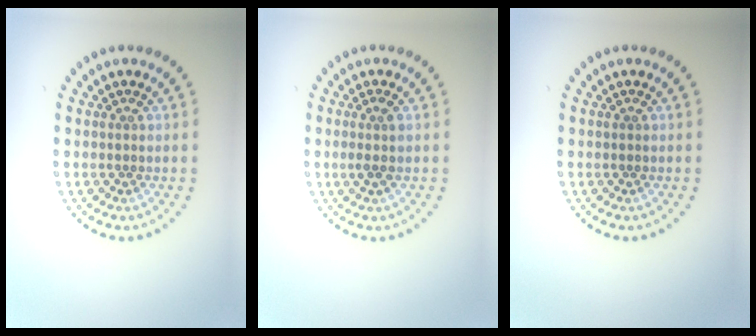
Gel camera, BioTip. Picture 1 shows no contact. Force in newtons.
{"total": 1.3, "press": 1.1, "slide": 0.7}
{"total": 0.0}